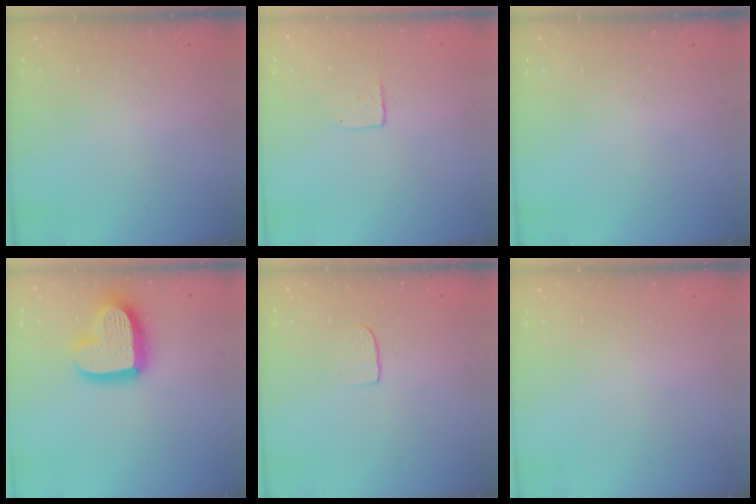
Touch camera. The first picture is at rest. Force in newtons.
{"total": 3.7, "press": 3.7, "slide": 0.3}
{"total": 0.0}
{"total": 17.9, "press": 17.8, "slide": 1.7}
{"total": 4.7, "press": 4.7, "slide": 0.4}
{"total": 0.0}